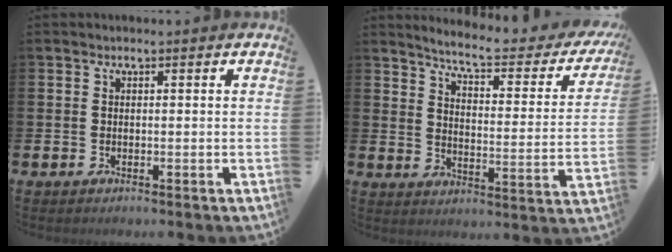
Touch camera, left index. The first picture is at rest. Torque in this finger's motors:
{"motor_torque": [0.59, -1.55, 0.15, 0.04]}